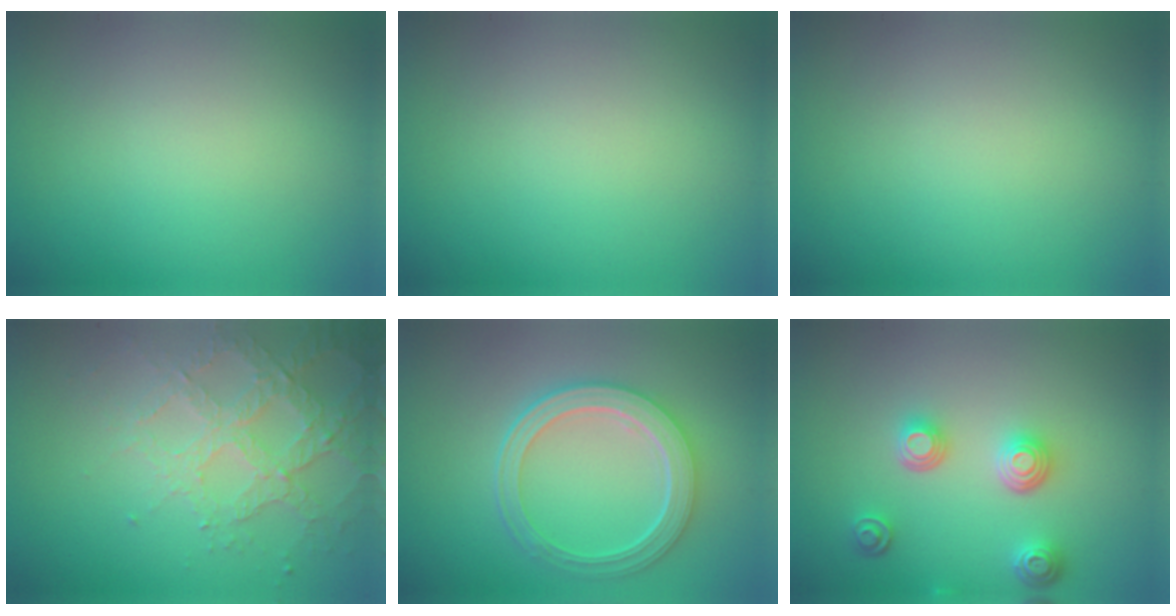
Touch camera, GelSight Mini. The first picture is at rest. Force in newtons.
{"total": 0.0}
{"total": 0.0}
{"total": 3.7, "press": 3.6, "slide": 0.5}
{"total": 5.3, "press": 4.1, "slide": 3.4}
{"total": 3.6, "press": 3.0, "slide": 2.0}